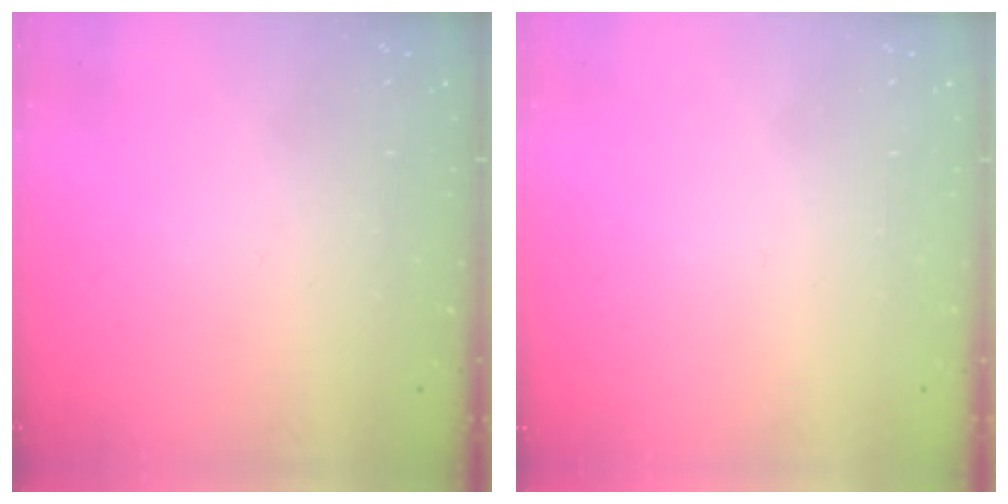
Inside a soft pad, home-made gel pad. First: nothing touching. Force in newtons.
{"total": 1.7, "press": 1.7, "slide": 0.1}